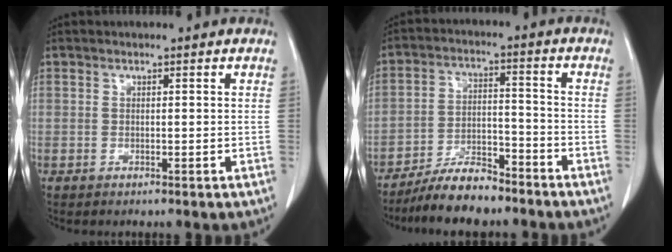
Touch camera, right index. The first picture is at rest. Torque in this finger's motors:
{"motor_torque": [0.17, -0.12, 0.03, 0.00]}